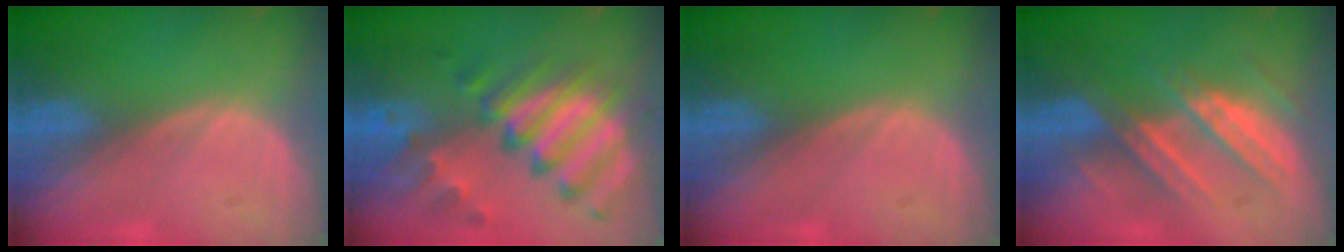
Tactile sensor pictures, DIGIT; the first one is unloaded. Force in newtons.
{"total": 11.4, "press": 9.8, "slide": 5.9}
{"total": 0.0}
{"total": 7.3, "press": 7.3, "slide": 0.6}